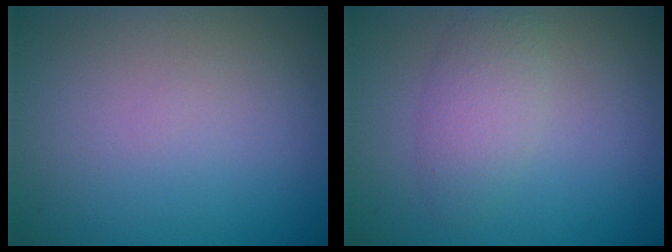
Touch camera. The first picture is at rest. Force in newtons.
{"total": 2.7, "press": 2.7, "slide": 0.1}